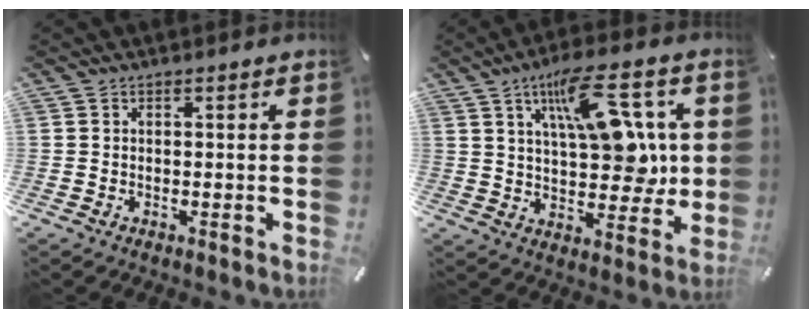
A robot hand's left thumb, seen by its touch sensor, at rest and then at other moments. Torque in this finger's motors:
{"motor_torque": [1.81, 2.23, 1.58, -1.19, 0.18]}